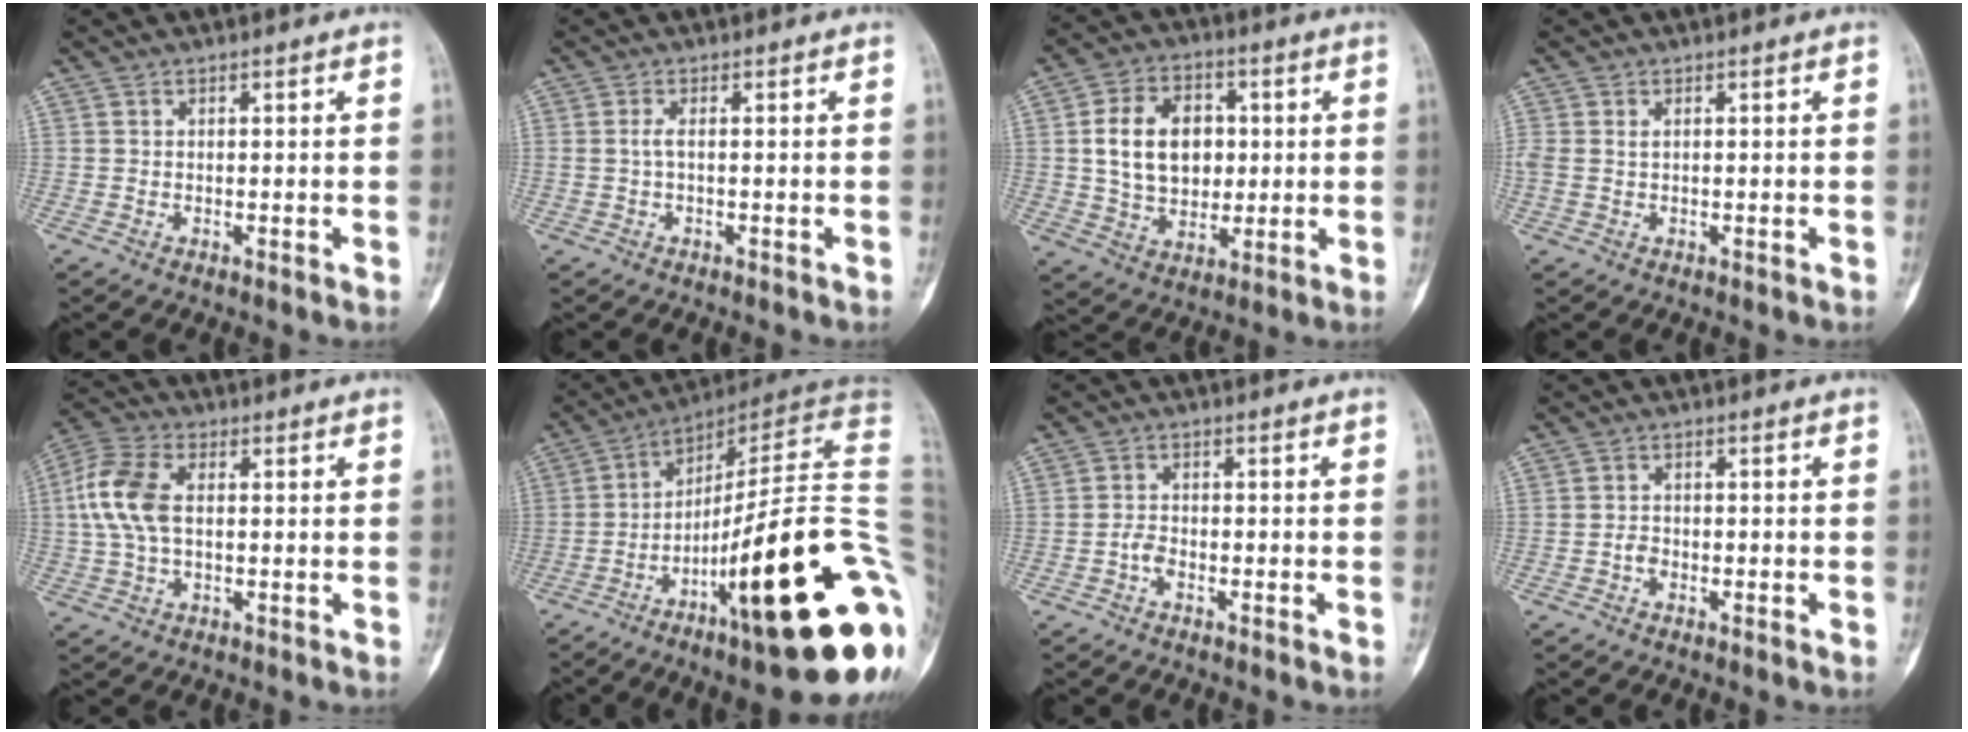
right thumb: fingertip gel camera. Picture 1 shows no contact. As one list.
[{"total": 1.4, "force": [0.0, 0.3, 1.4], "torque": [-0.036, 0.001, 0.001]}, {"total": 13.4, "force": [1.7, 9.8, 9.0], "torque": [-0.117, 0.000, 0.032]}, {"total": 2.7, "force": [0.4, 1.6, 2.2], "torque": [-0.073, 0.010, 0.011]}, {"total": 10.3, "force": [0.9, 6.0, 8.4], "torque": [-0.195, 0.020, 0.013]}, {"total": 29.7, "force": [-8.3, 4.1, 28.2], "torque": [-0.324, 0.031, -0.130]}, {"total": 2.1, "force": [-1.2, 1.1, 1.3], "torque": [-0.026, 0.008, -0.027]}, {"total": 1.5, "force": [-0.9, 1.0, 0.8], "torque": [-0.008, 0.005, -0.019]}]